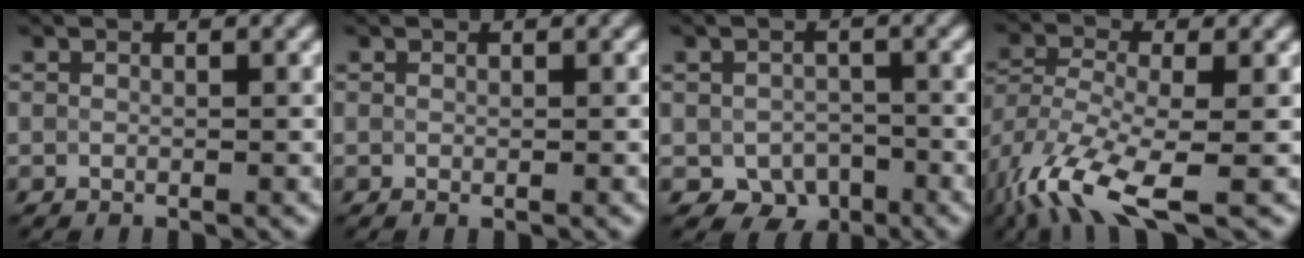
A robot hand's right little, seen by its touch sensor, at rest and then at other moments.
{"total": 0.0}
{"total": 3.8, "force": [-1.7, 2.9, 1.7], "torque": [-0.023, -0.013, -0.029]}
{"total": 9.5, "force": [-5.3, 3.4, 7.1], "torque": [-0.162, -0.023, -0.109]}